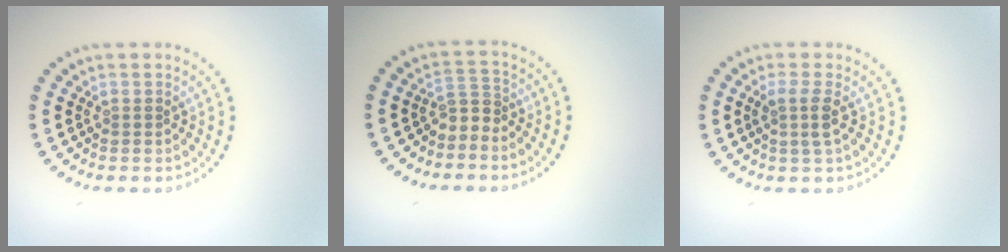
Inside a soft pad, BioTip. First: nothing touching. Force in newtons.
{"total": 1.9, "press": 1.1, "slide": 1.5}
{"total": 1.9, "press": 1.5, "slide": 1.0}